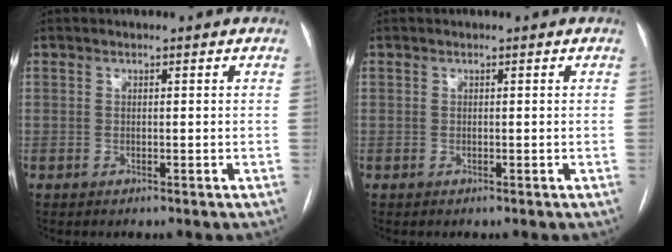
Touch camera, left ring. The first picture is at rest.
{"total": 0.0}